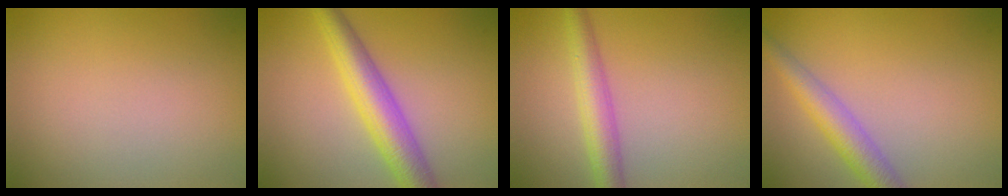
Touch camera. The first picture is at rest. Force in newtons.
{"total": 5.4, "press": 5.4, "slide": 0.1}
{"total": 3.6, "press": 3.6, "slide": 0.2}
{"total": 3.7, "press": 3.7, "slide": 0.2}